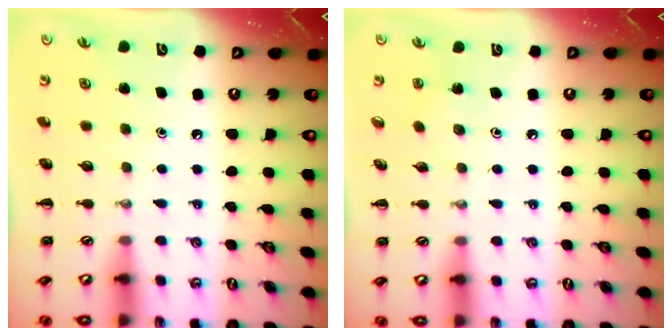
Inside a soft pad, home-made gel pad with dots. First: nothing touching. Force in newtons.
{"total": 4.3, "press": 4.0, "slide": 1.6}